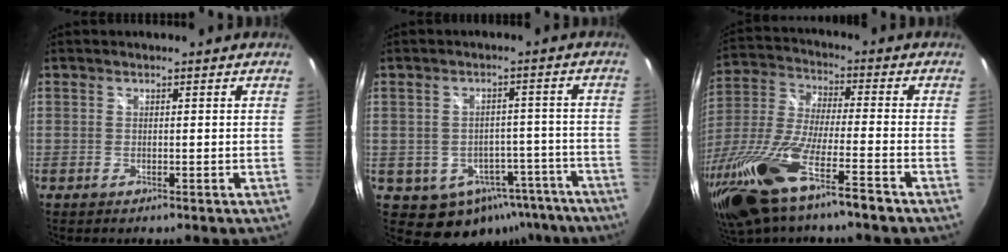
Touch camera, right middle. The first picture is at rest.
{"total": 12.5, "force": [-7.5, 8.9, 4.4], "torque": [-0.080, 0.025, -0.060]}
{"total": 20.6, "force": [-13.5, 3.2, 15.3], "torque": [-0.320, -0.048, -0.254]}